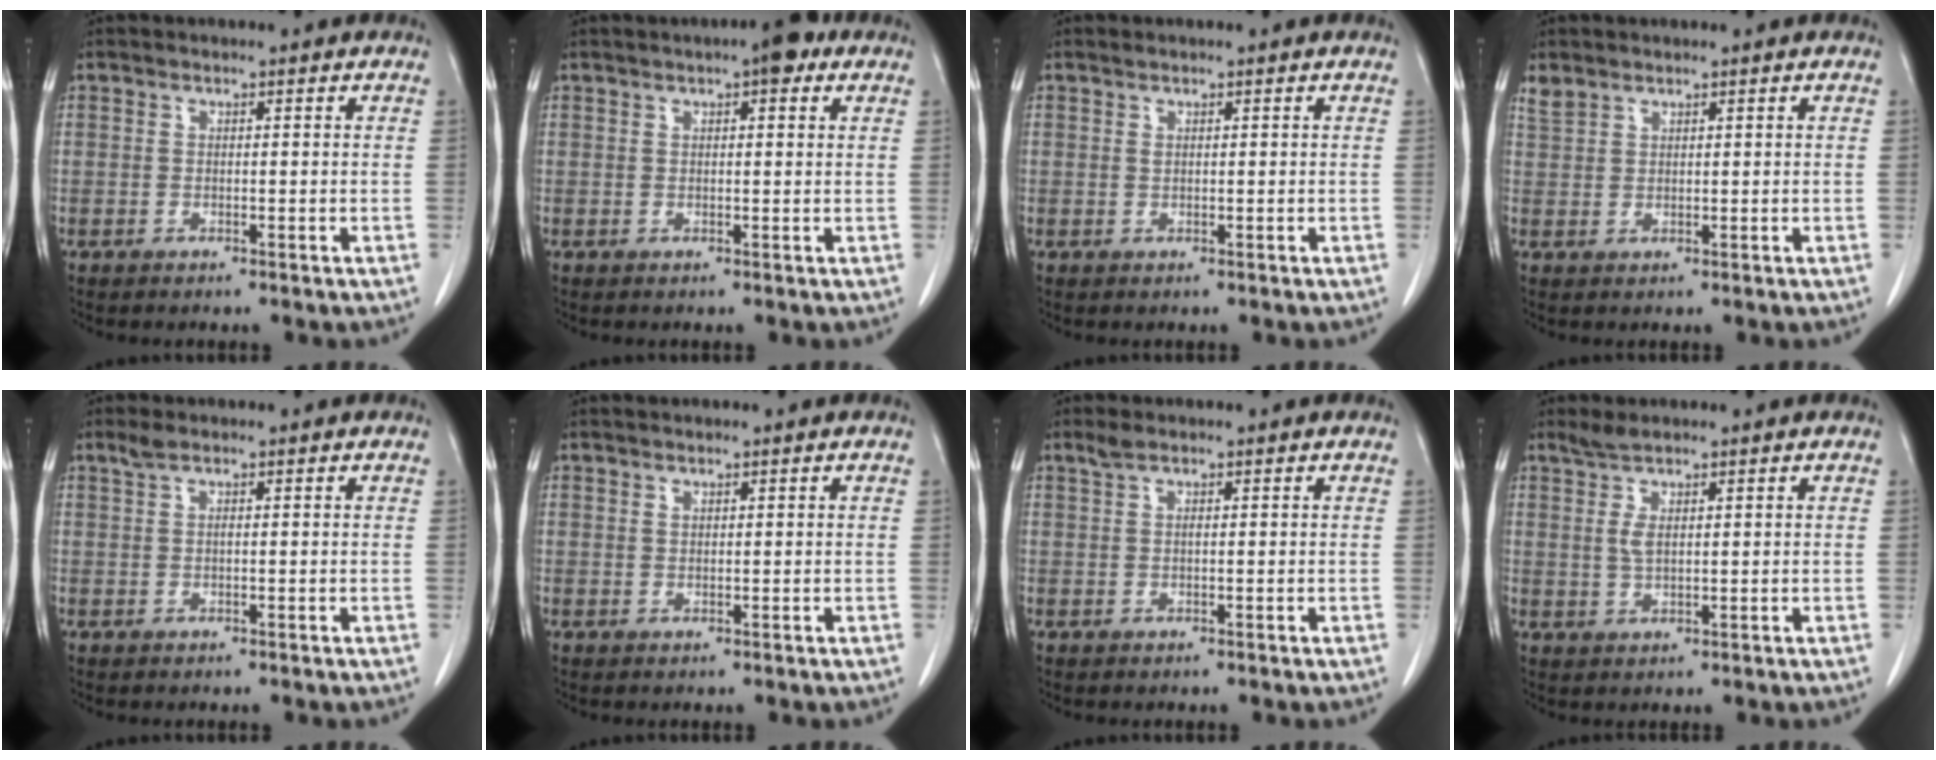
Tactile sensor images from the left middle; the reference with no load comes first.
{"total": 4.2, "force": [2.3, 0.9, 3.3], "torque": [-0.050, 0.009, 0.027]}
{"total": 0.5, "force": [0.4, 0.2, 0.2], "torque": [-0.001, -0.003, 0.007]}
{"total": 1.9, "force": [1.7, 0.8, 0.3], "torque": [-0.010, 0.009, 0.039]}
{"total": 1.4, "force": [0.9, 0.2, 1.0], "torque": [-0.032, 0.013, 0.019]}
{"total": 0.6, "force": [0.6, 0.0, 0.2], "torque": [-0.009, -0.001, 0.013]}
{"total": 1.4, "force": [0.9, 0.2, 1.0], "torque": [-0.030, 0.012, 0.021]}
{"total": 3.0, "force": [2.0, 0.7, 2.2], "torque": [-0.051, 0.002, 0.045]}